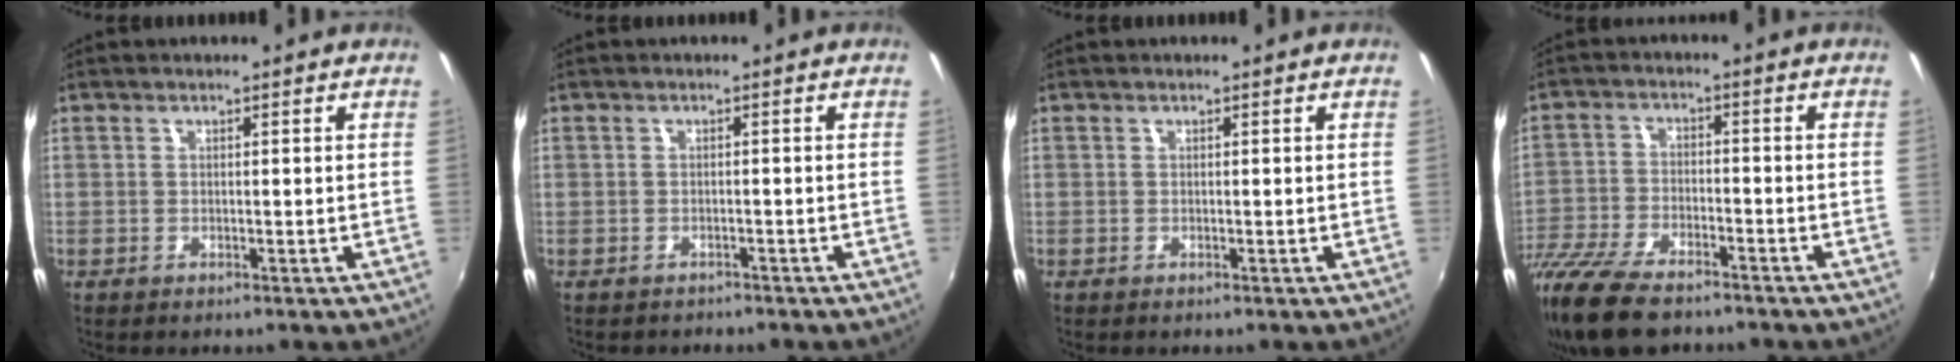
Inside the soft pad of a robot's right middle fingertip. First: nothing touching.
{"total": 1.5, "force": [-1.2, 0.9, 0.0], "torque": [-0.005, 0.001, -0.017]}
{"total": 0.0}
{"total": 15.0, "force": [-11.6, 5.1, 8.0], "torque": [-0.194, -0.041, -0.217]}